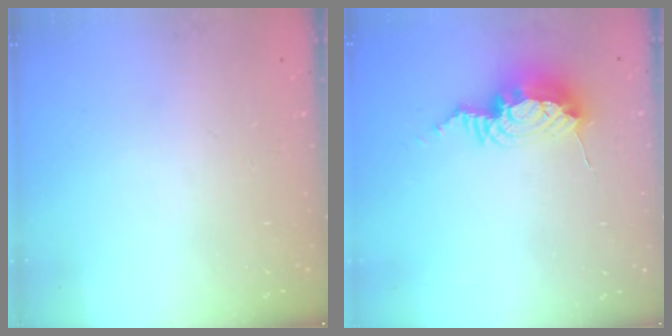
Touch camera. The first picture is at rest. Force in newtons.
{"total": 10.5, "press": 10.5, "slide": 0.9}